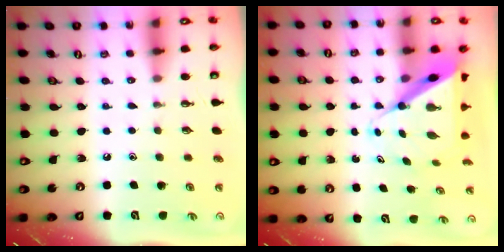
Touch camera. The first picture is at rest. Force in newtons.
{"total": 9.3, "press": 9.3, "slide": 0.8}